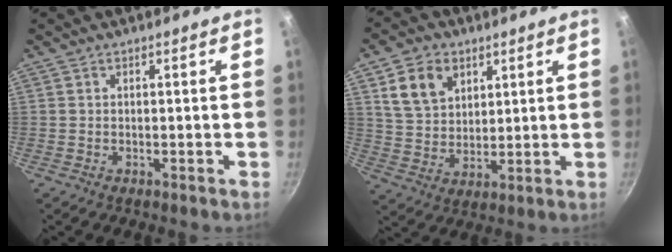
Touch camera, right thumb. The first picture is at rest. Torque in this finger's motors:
{"motor_torque": [-0.74, 1.11, 0.30, -0.24, 0.21]}